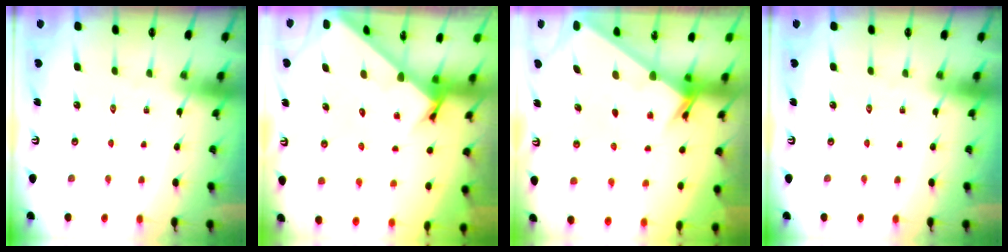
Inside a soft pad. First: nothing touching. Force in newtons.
{"total": 2.8, "press": 2.8, "slide": 0.3}
{"total": 2.2, "press": 2.2, "slide": 0.2}
{"total": 0.0}